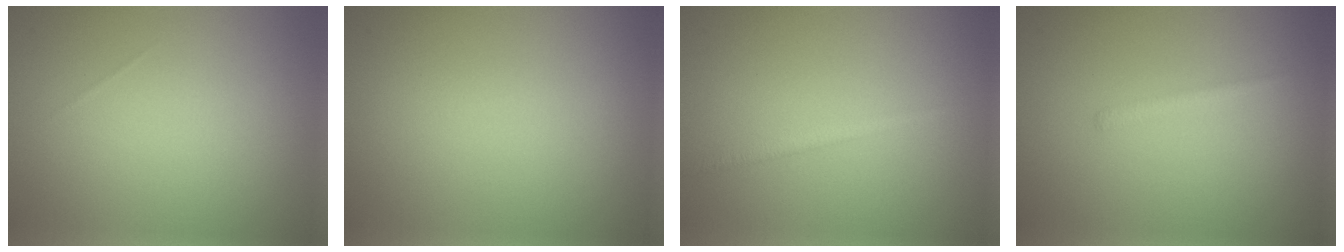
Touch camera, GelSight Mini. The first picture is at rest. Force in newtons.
{"total": 0.0}
{"total": 1.2, "press": 1.2, "slide": 0.1}
{"total": 0.9, "press": 0.9, "slide": 0.1}